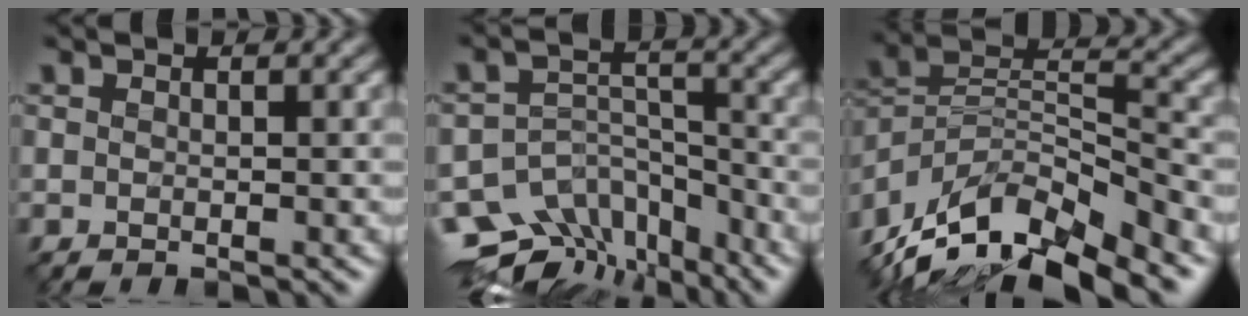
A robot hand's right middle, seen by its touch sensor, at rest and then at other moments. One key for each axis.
{"total": 10.1, "fx": -7.9, "fy": 5.4, "fz": 2.9, "tx": -0.037, "ty": 0.012, "tz": -0.110}
{"total": 12.3, "fx": -9.2, "fy": 4.6, "fz": 6.8, "tx": -0.138, "ty": 0.022, "tz": -0.166}